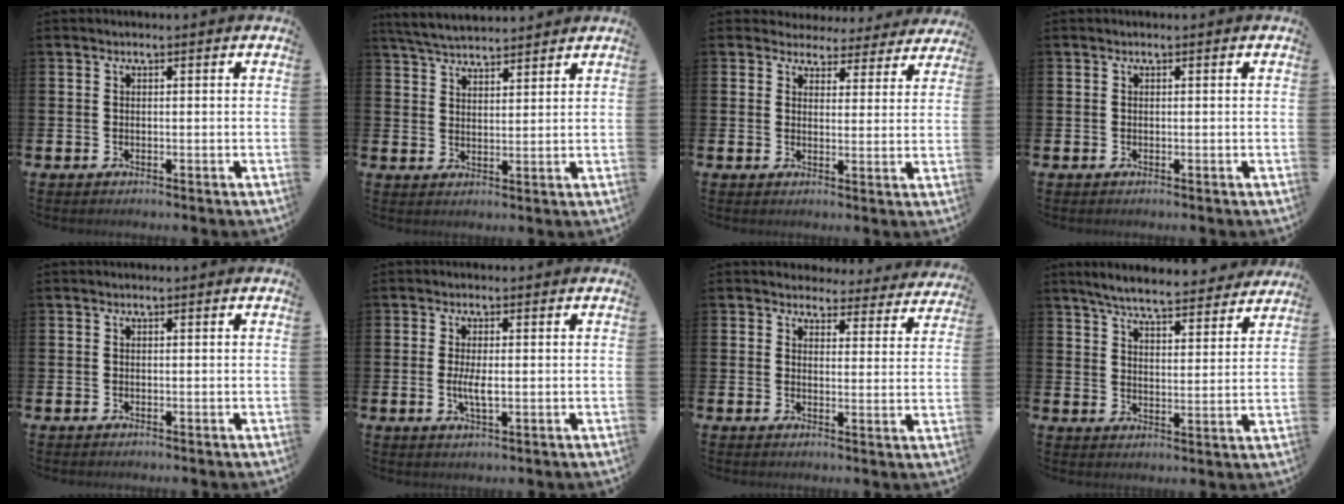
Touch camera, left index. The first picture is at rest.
{"total": 4.8, "force": [4.7, 0.5, 0.7], "torque": [-0.034, -0.019, 0.087]}
{"total": 3.7, "force": [3.3, 1.6, 0.3], "torque": [-0.013, -0.024, 0.054]}
{"total": 0.0}
{"total": 0.0}
{"total": 3.0, "force": [-0.1, 1.0, 2.9], "torque": [-0.050, -0.001, -0.003]}
{"total": 3.8, "force": [3.5, 1.4, 0.3], "torque": [-0.012, -0.024, 0.059]}
{"total": 6.7, "force": [6.4, 0.7, 1.8], "torque": [-0.056, -0.037, 0.111]}